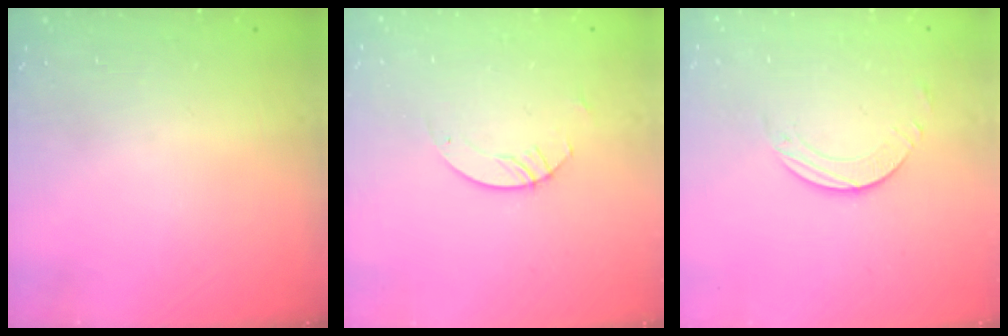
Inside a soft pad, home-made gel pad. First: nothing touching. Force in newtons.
{"total": 3.0, "press": 3.0, "slide": 0.3}
{"total": 2.5, "press": 2.5, "slide": 0.2}